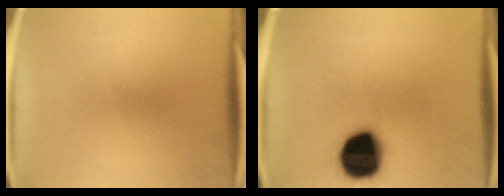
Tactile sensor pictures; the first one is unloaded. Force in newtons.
{"total": 18.0}